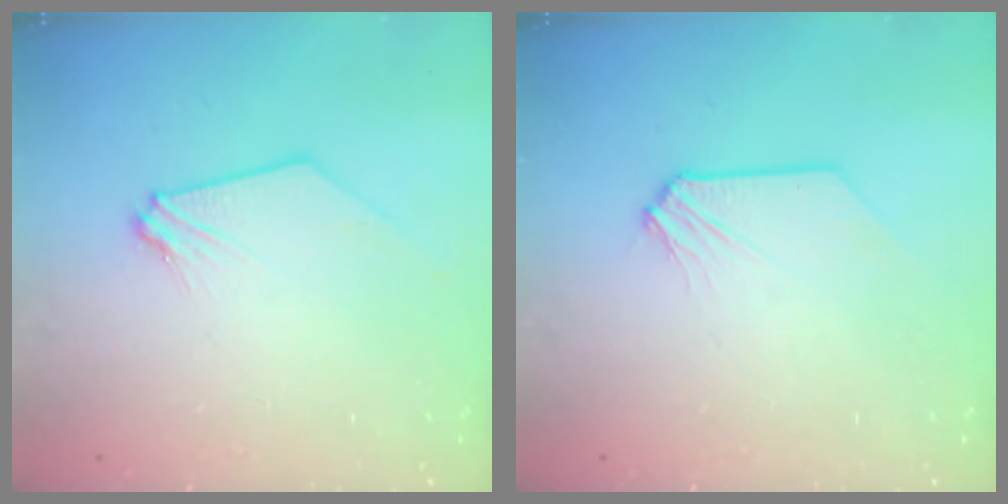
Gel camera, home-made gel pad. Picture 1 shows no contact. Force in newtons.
{"total": 0.0}